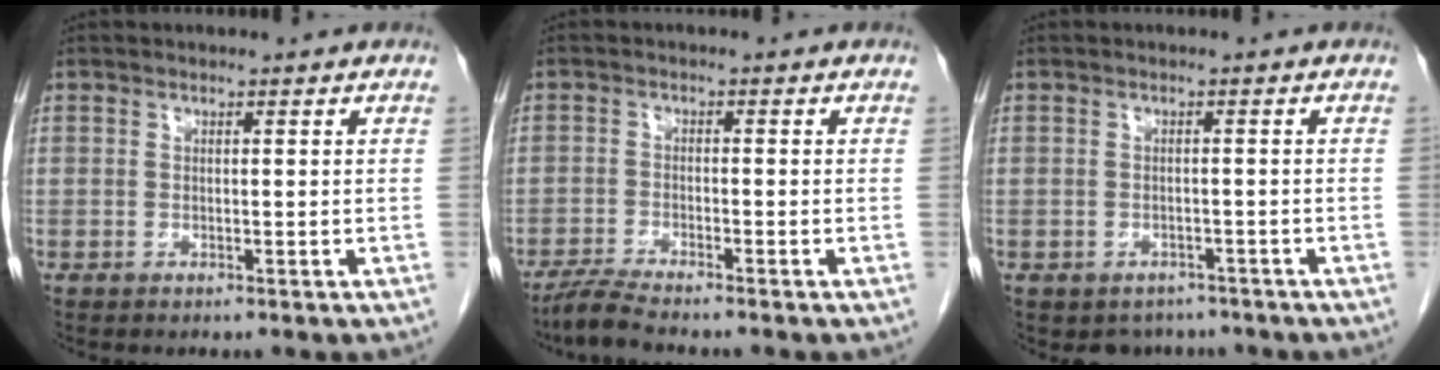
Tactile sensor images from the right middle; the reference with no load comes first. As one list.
[{"total": 3.6, "force": [-3.3, -0.6, 1.5], "torque": [-0.040, -0.017, -0.069]}, {"total": 3.6, "force": [-2.9, 2.0, 0.4], "torque": [-0.005, 0.003, -0.038]}]